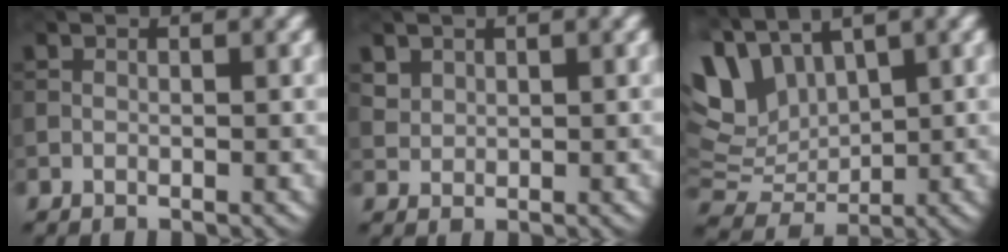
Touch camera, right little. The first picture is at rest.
{"total": 1.2, "force": [1.0, 0.7, 0.0], "torque": [-0.002, -0.003, 0.020]}
{"total": 7.4, "force": [3.3, 4.5, 4.8], "torque": [-0.108, 0.012, 0.056]}